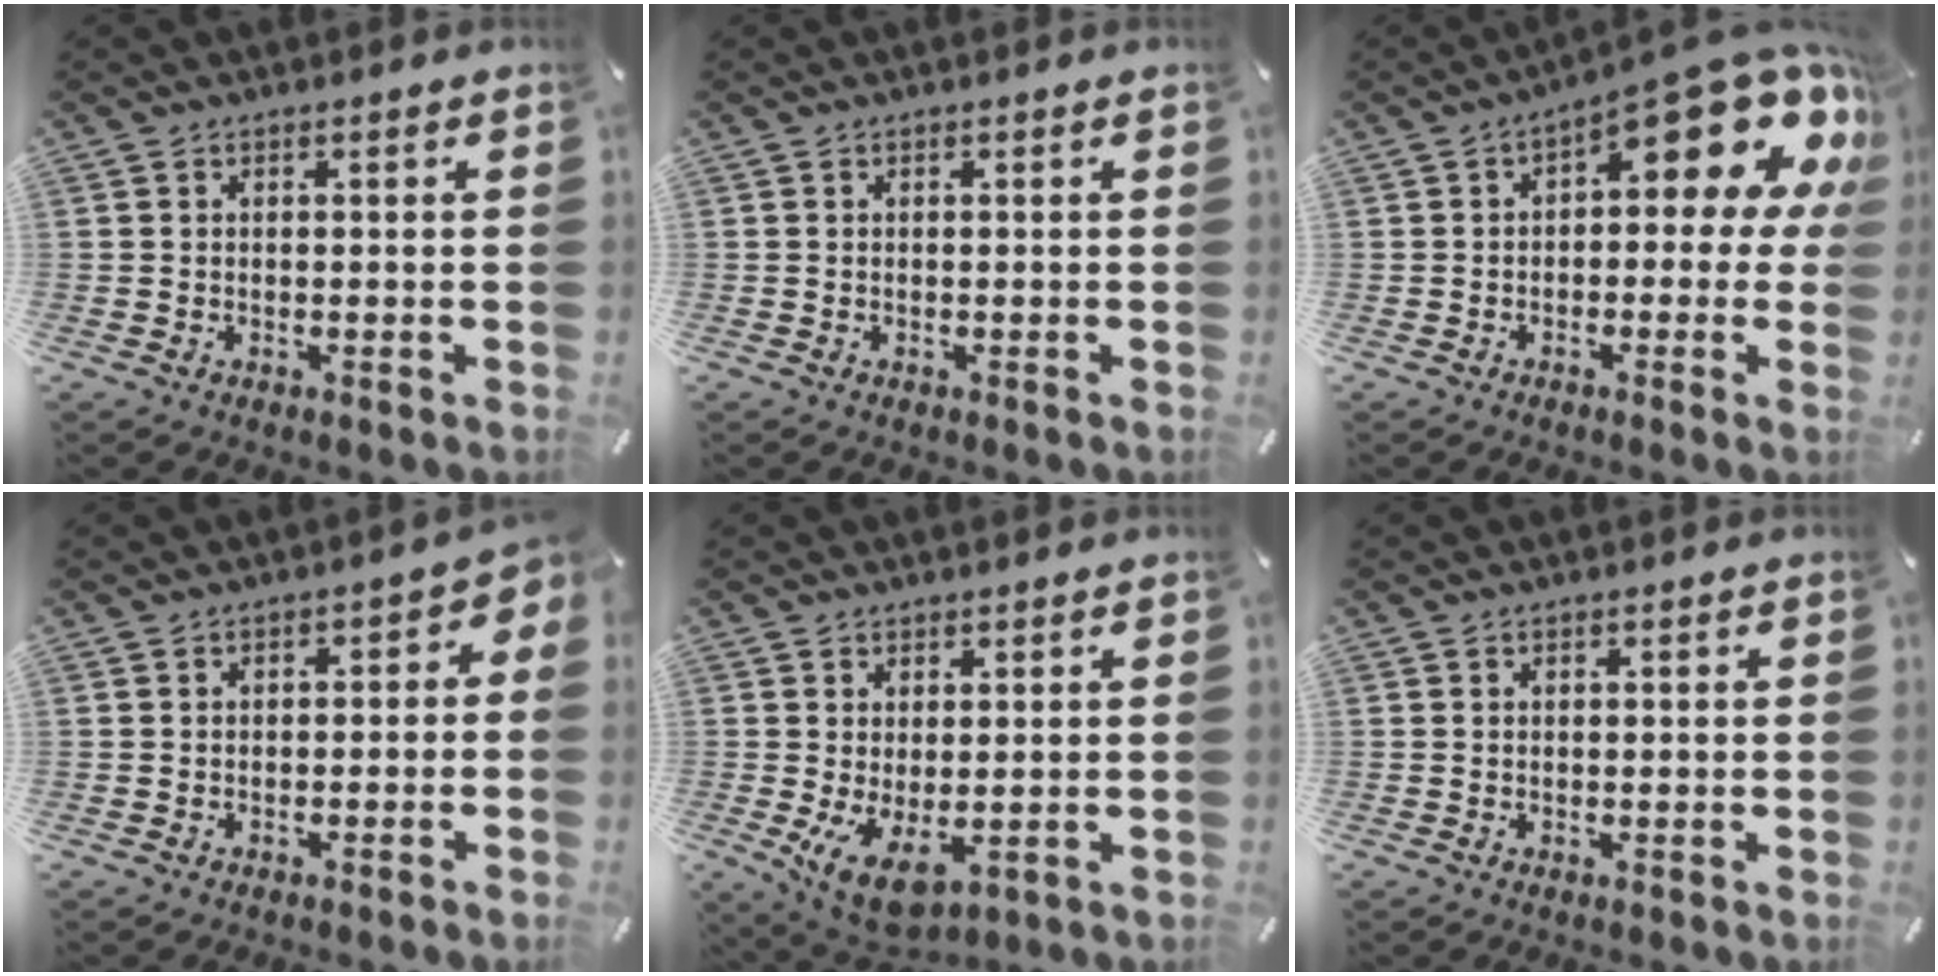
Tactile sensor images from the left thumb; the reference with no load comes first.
{"total": 0.0}
{"total": 15.4, "force": [8.2, 5.9, 11.6], "torque": [-0.143, -0.076, 0.132]}
{"total": 2.7, "force": [-1.4, 1.7, 1.5], "torque": [-0.021, 0.011, -0.029]}
{"total": 7.3, "force": [0.0, 4.0, 6.1], "torque": [-0.118, -0.017, 0.006]}
{"total": 0.0}